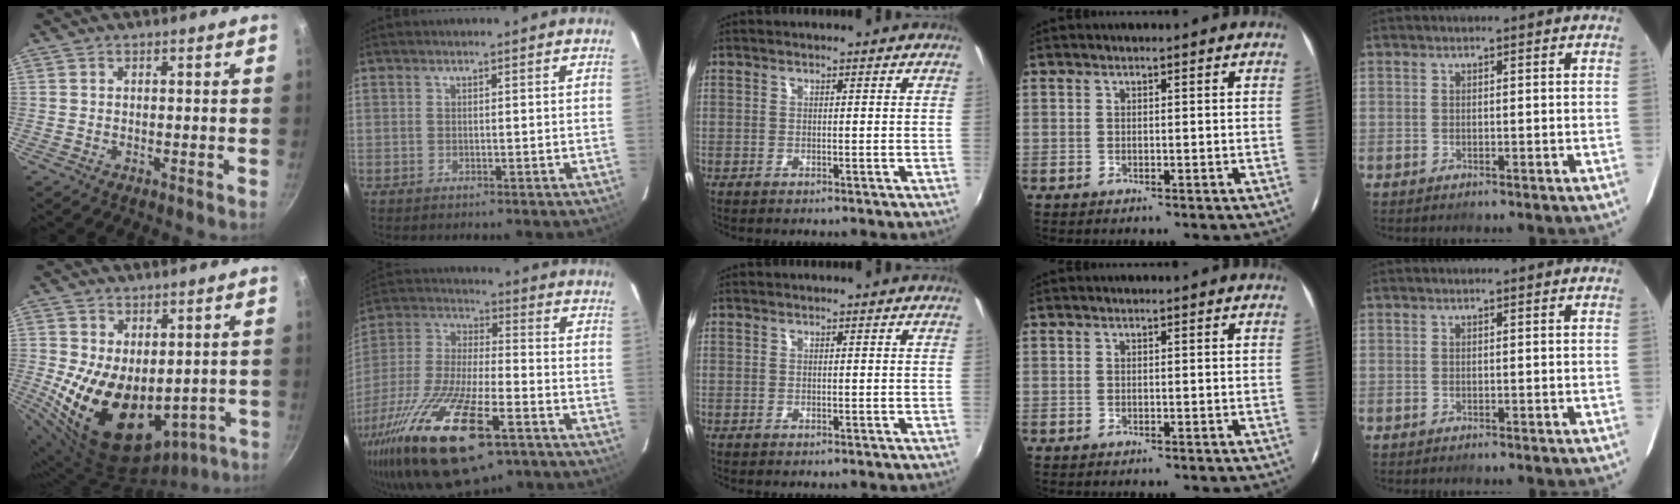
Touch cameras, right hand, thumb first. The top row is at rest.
{"thumb": {"total": 17.8, "force": [-1.4, 11.2, 13.8], "torque": [-0.223, -0.021, 0.009]}, "index": {"total": 27.1, "force": [-15.4, 9.0, 20.4], "torque": [-0.418, -0.060, -0.270]}}